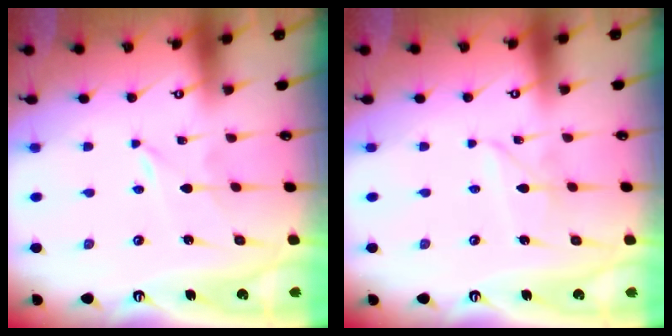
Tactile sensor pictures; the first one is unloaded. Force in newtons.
{"total": 3.4, "press": 3.4, "slide": 0.2}